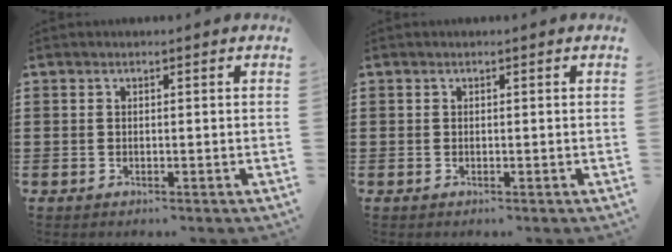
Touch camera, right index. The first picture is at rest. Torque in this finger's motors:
{"motor_torque": [0.15, 0.12, 0.03, 0.02]}